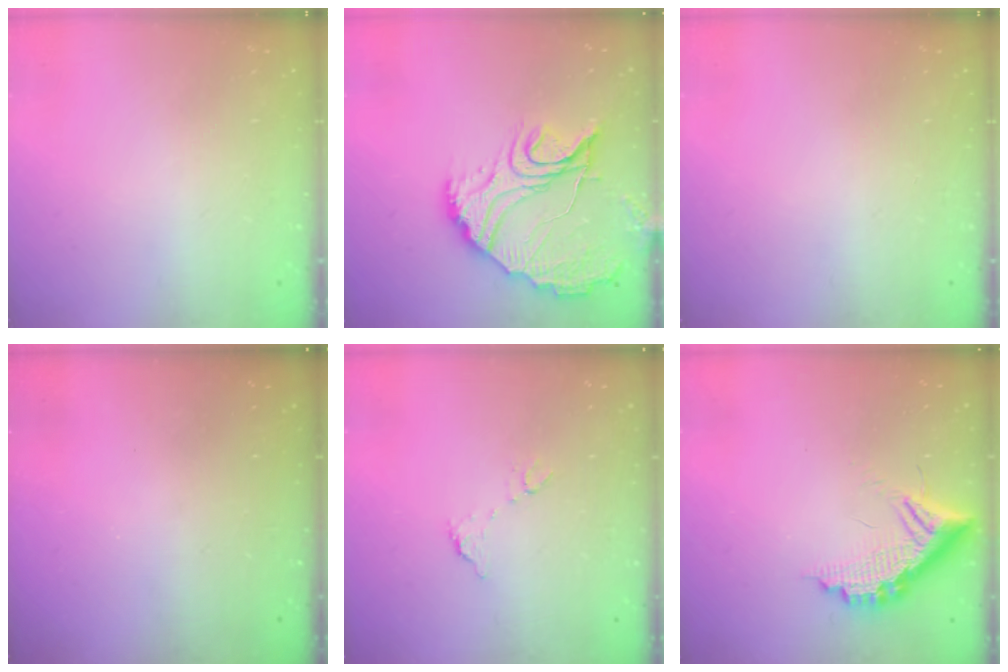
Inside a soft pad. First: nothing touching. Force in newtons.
{"total": 17.9, "press": 17.9, "slide": 0.6}
{"total": 0.0}
{"total": 3.1, "press": 3.1, "slide": 0.1}
{"total": 5.8, "press": 5.8, "slide": 0.3}
{"total": 12.8, "press": 12.8, "slide": 0.7}